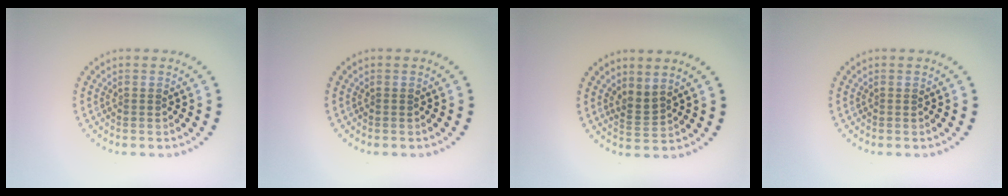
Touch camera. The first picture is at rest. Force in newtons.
{"total": 0.0}
{"total": 1.8, "press": 1.4, "slide": 1.2}
{"total": 0.0}